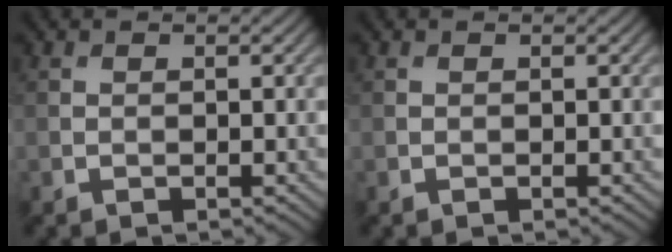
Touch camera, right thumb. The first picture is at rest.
{"total": 0.0}